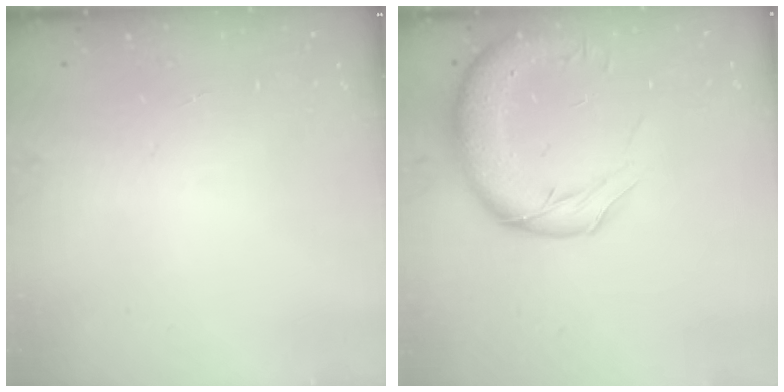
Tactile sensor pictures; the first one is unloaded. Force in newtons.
{"total": 13.8, "press": 13.4, "slide": 3.5}